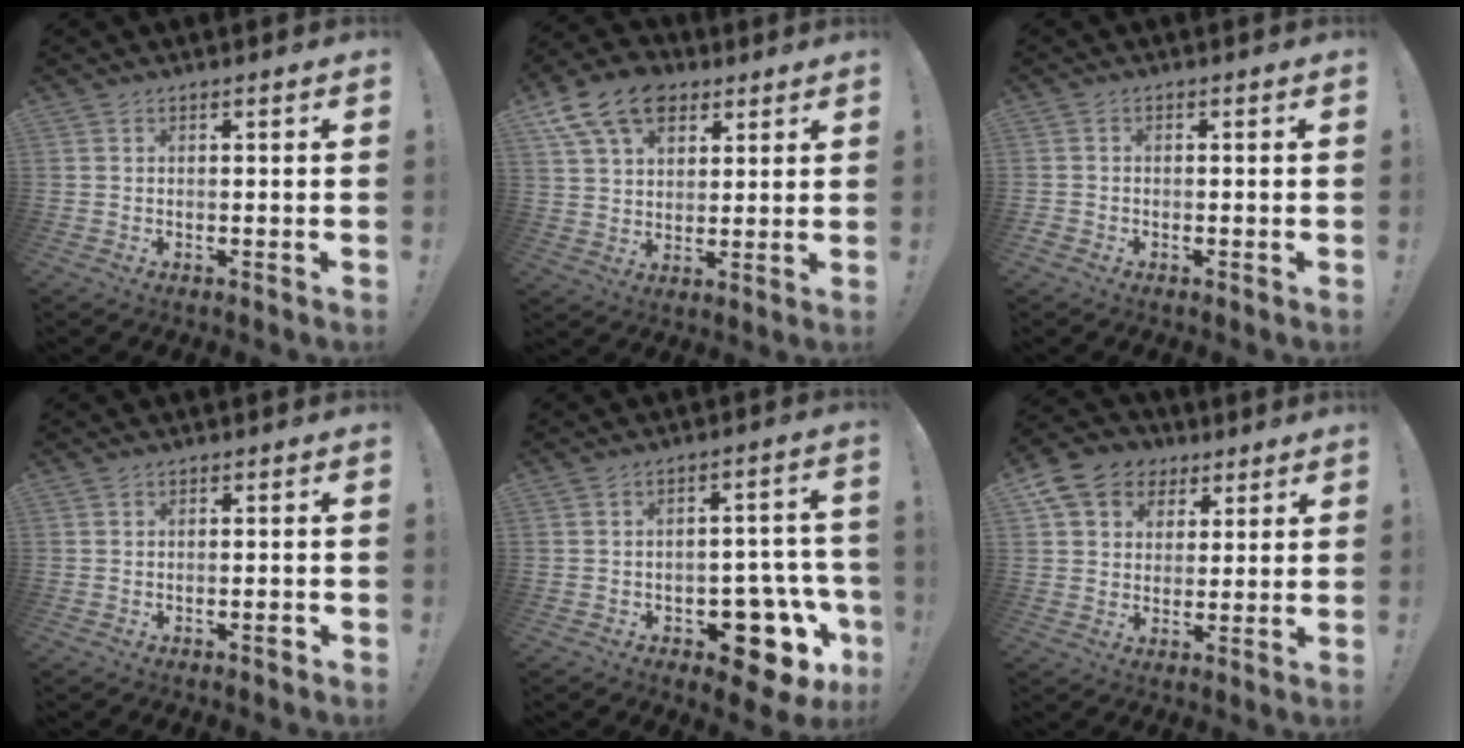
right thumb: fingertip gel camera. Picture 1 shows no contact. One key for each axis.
{"total": 15.1, "fx": 7.9, "fy": 10.2, "fz": 7.8, "tx": -0.125, "ty": -0.035, "tz": 0.153}
{"total": 1.2, "fx": -0.7, "fy": 0.9, "fz": 0.3, "tx": -0.008, "ty": 0.007, "tz": -0.012}
{"total": 1.5, "fx": -1.0, "fy": 0.7, "fz": 0.9, "tx": -0.015, "ty": 0.007, "tz": -0.014}
{"total": 14.1, "fx": -6.5, "fy": 7.9, "fz": 9.7, "tx": -0.085, "ty": 0.047, "tz": -0.094}
{"total": 11.4, "fx": 5.0, "fy": 9.3, "fz": 4.3, "tx": -0.066, "ty": -0.019, "tz": 0.105}